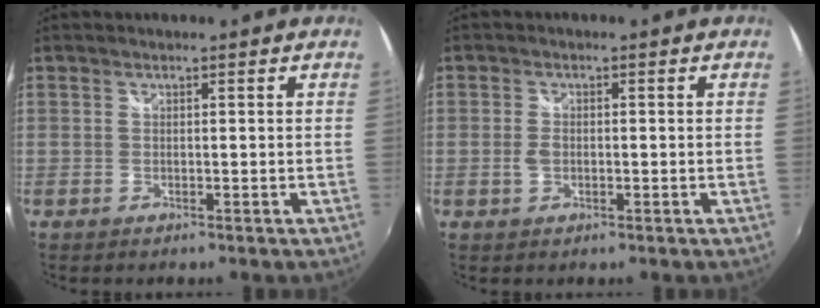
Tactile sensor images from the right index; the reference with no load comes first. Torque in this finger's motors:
{"motor_torque": [-0.87, 0.93, 0.03, 0.01]}